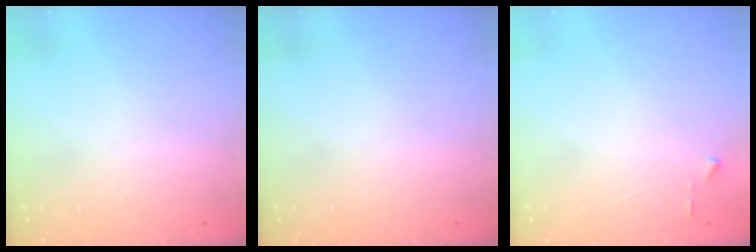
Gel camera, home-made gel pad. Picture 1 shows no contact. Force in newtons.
{"total": 0.0}
{"total": 3.2, "press": 3.2, "slide": 0.4}